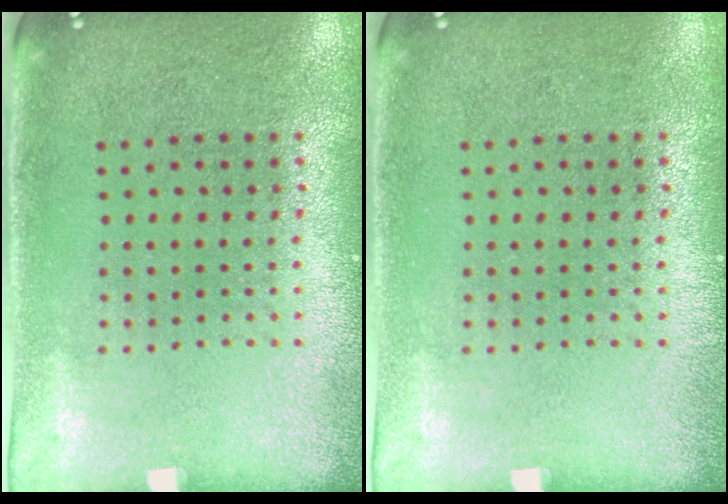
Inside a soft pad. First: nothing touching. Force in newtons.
{"total": 0.0}